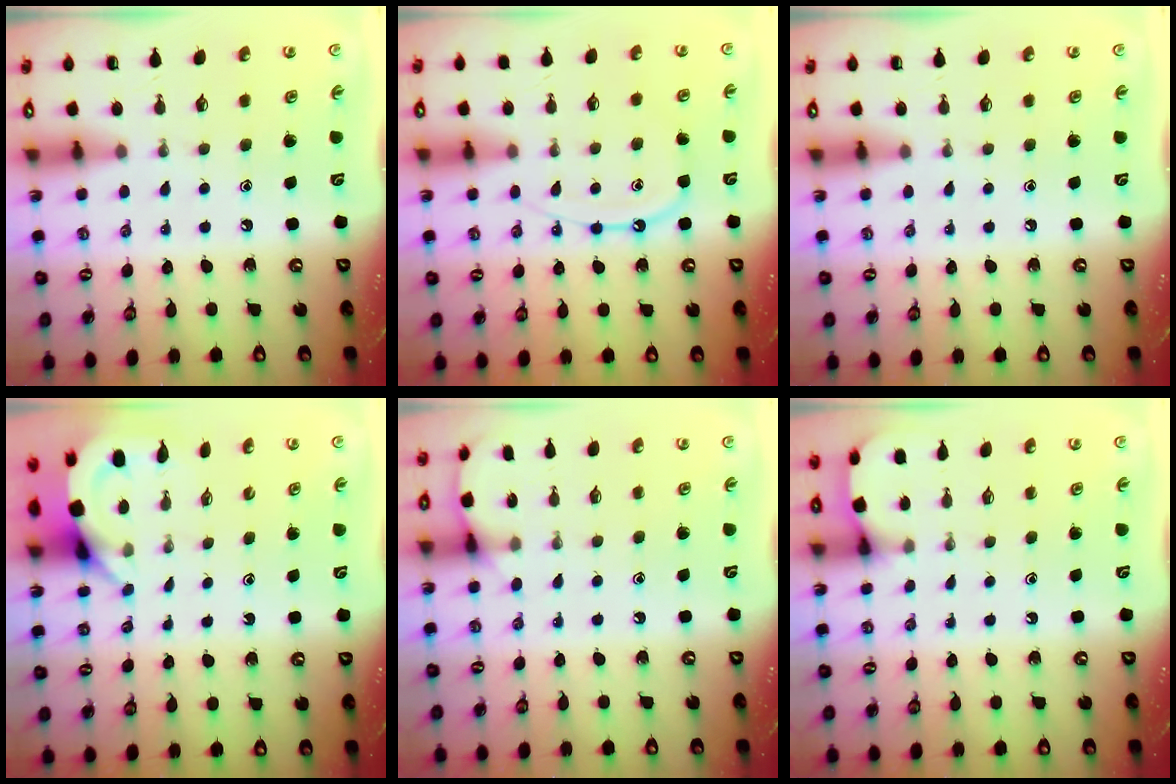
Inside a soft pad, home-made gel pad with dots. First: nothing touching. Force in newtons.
{"total": 9.2, "press": 9.2, "slide": 0.9}
{"total": 0.0}
{"total": 3.9, "press": 3.9, "slide": 0.2}
{"total": 5.3, "press": 5.2, "slide": 0.7}
{"total": 3.0, "press": 2.9, "slide": 0.3}